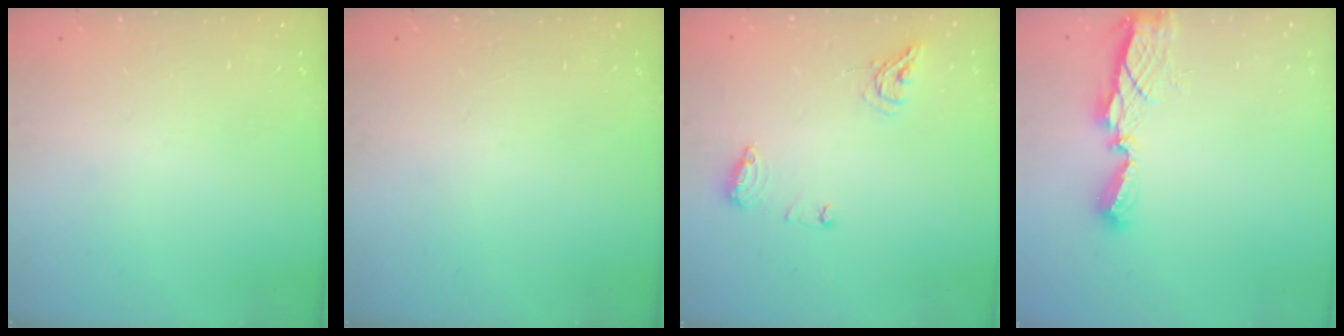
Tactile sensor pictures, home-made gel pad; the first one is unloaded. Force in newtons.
{"total": 0.0}
{"total": 8.8, "press": 8.8, "slide": 0.5}
{"total": 7.4, "press": 7.4, "slide": 0.2}